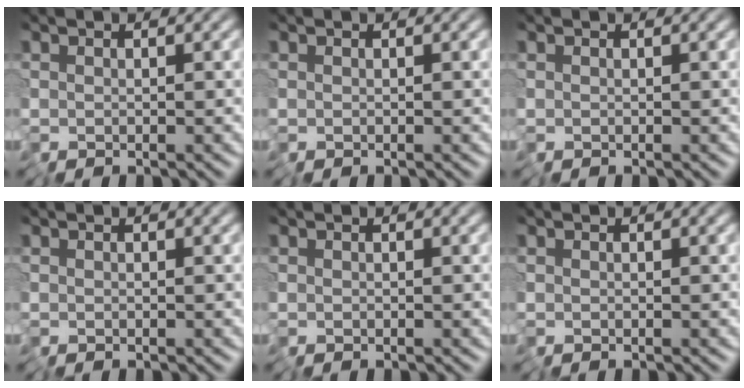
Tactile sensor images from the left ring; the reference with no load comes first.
{"total": 0.0}
{"total": 0.0}
{"total": 0.0}
{"total": 0.0}
{"total": 0.0}